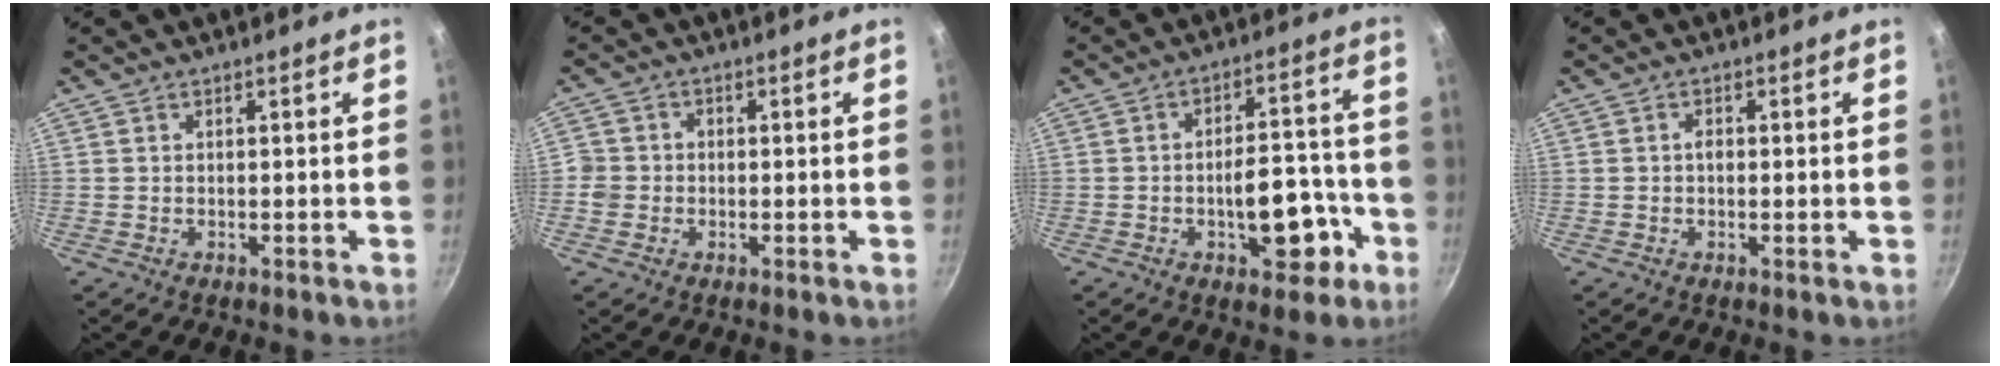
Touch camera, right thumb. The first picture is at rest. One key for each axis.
{"total": 3.2, "fx": -1.1, "fy": 2.9, "fz": 0.9, "tx": -0.003, "ty": 0.009, "tz": -0.025}
{"total": 11.6, "fx": -4.3, "fy": 6.0, "fz": 8.9, "tx": -0.084, "ty": 0.044, "tz": -0.051}
{"total": 1.5, "fx": 0.0, "fy": 0.9, "fz": 1.3, "tx": -0.020, "ty": 0.003, "tz": -0.004}